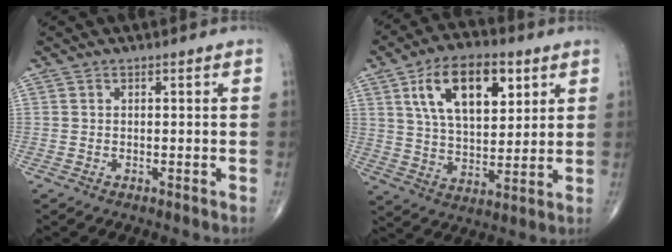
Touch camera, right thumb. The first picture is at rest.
{"total": 16.4, "force": [6.8, 8.6, 12.2], "torque": [-0.173, -0.019, 0.119]}